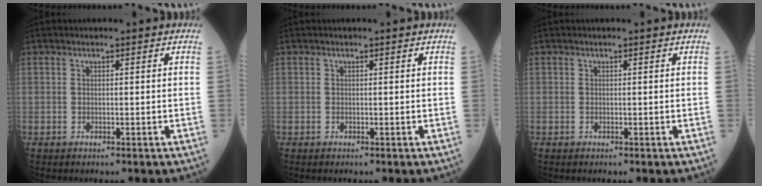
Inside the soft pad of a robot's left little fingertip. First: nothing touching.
{"total": 0.0}
{"total": 0.0}